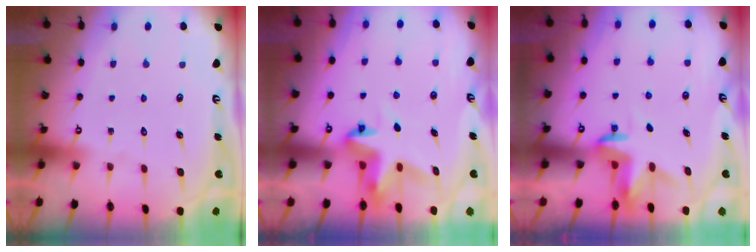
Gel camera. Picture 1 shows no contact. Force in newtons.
{"total": 5.5, "press": 5.5, "slide": 0.3}
{"total": 3.6, "press": 3.6, "slide": 0.2}